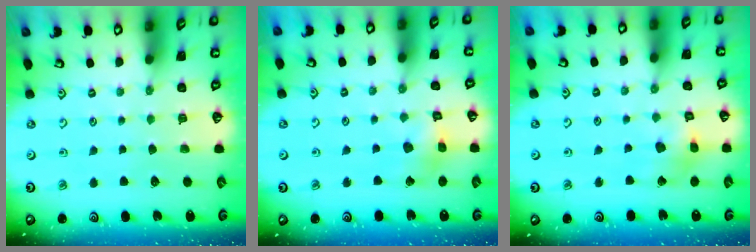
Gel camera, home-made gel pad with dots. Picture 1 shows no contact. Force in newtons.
{"total": 6.6, "press": 6.5, "slide": 0.6}
{"total": 8.8, "press": 8.7, "slide": 1.1}